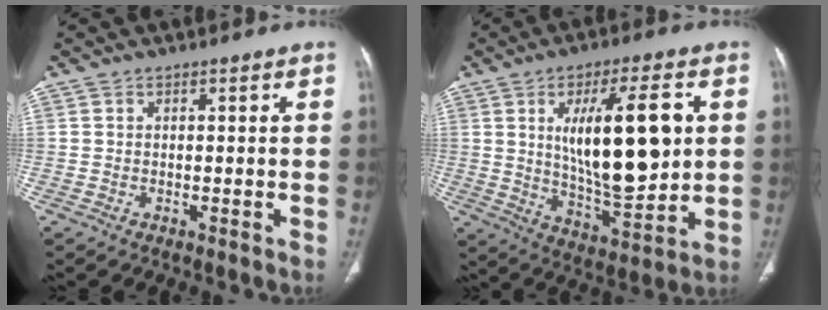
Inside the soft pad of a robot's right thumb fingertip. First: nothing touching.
{"total": 19.6, "force": [3.6, 6.9, 18.0], "torque": [-0.277, -0.019, 0.069]}